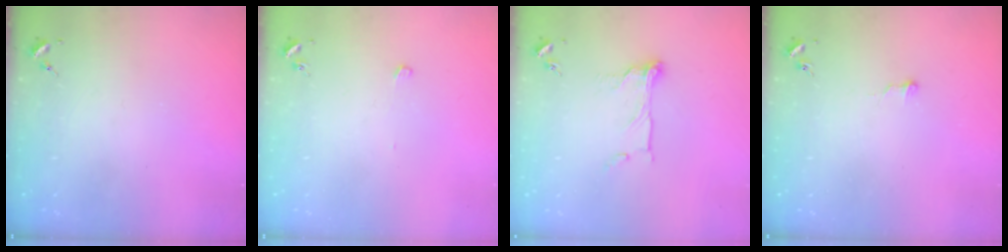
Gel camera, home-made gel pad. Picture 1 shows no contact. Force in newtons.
{"total": 2.8, "press": 2.8, "slide": 0.1}
{"total": 9.4, "press": 9.4, "slide": 0.3}
{"total": 3.5, "press": 3.5, "slide": 0.3}